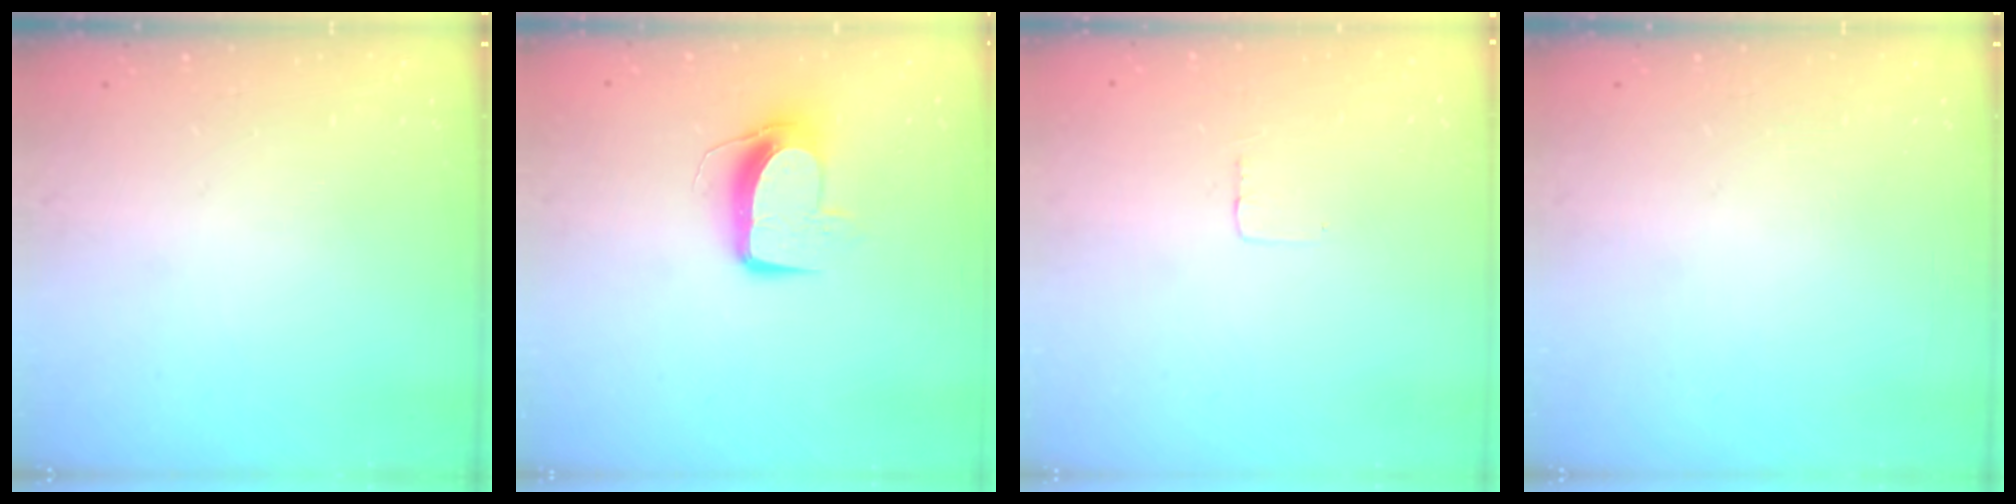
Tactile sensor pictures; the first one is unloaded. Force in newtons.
{"total": 9.8, "press": 9.7, "slide": 0.7}
{"total": 1.9, "press": 1.9, "slide": 0.1}
{"total": 0.0}